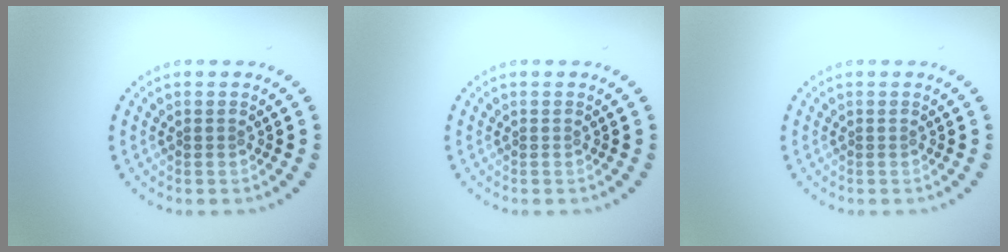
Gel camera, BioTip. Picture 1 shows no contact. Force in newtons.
{"total": 0.0}
{"total": 0.0}